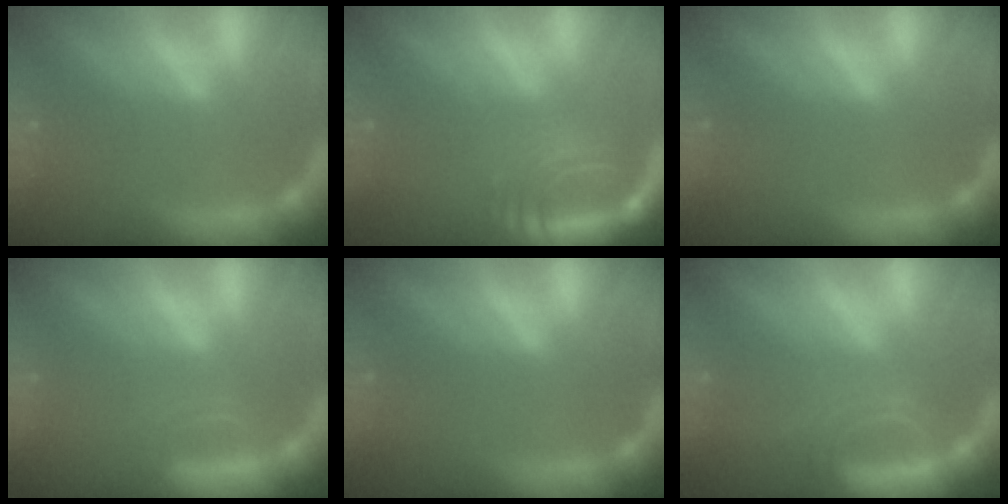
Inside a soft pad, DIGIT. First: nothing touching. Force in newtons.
{"total": 7.5}
{"total": 0.0}
{"total": 1.9}
{"total": 0.0}
{"total": 4.5}